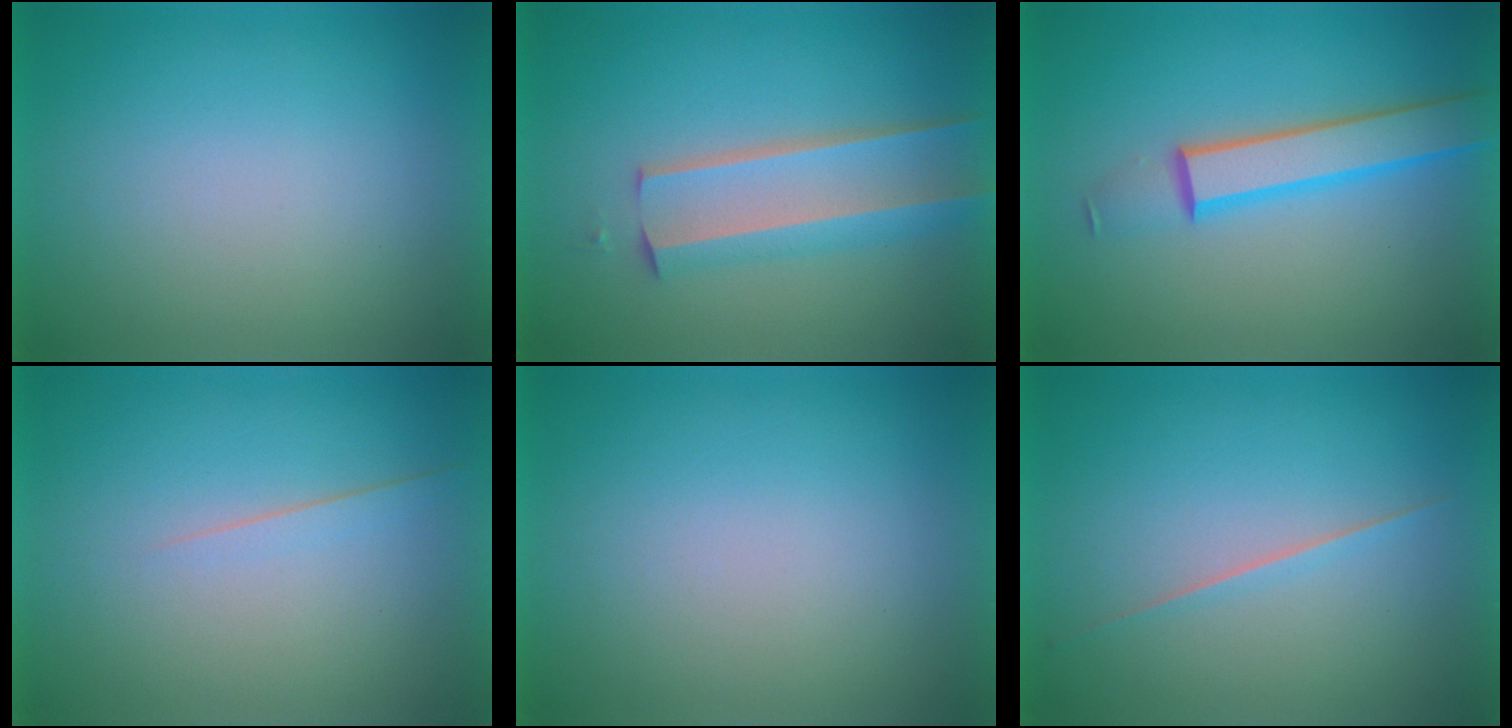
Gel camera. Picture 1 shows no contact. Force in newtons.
{"total": 4.4}
{"total": 4.6}
{"total": 1.5}
{"total": 1.2}
{"total": 1.8}